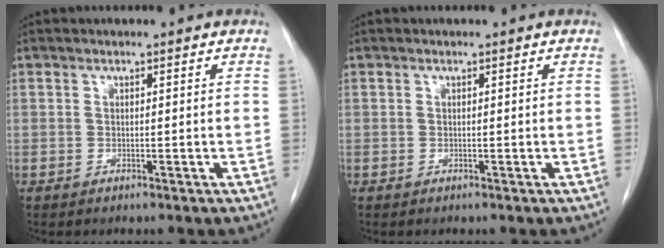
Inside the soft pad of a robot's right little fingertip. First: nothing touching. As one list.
[{"total": 0.0}]